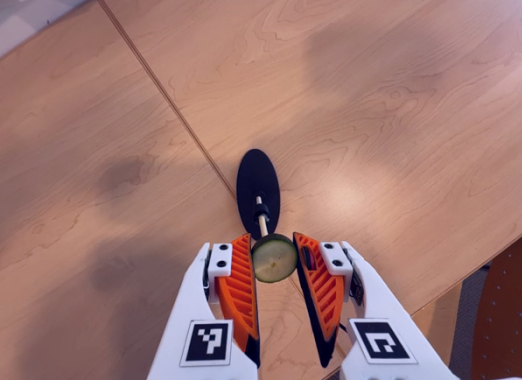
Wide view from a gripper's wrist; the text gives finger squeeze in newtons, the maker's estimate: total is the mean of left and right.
{"total": 7.6, "left": 7.6, "right": 7.7}